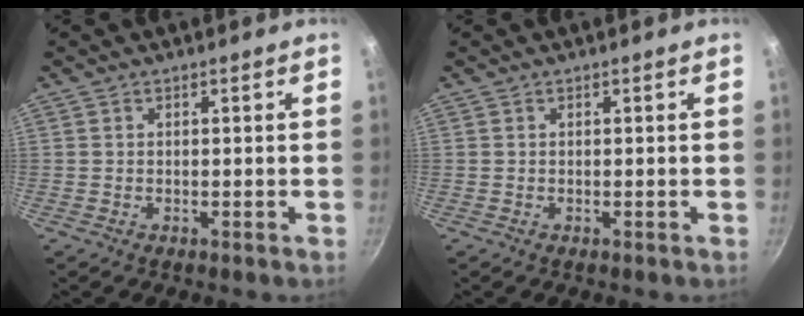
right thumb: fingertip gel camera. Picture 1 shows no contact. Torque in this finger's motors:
{"motor_torque": [-0.05, 0.05, 0.00, 0.00, 0.00]}